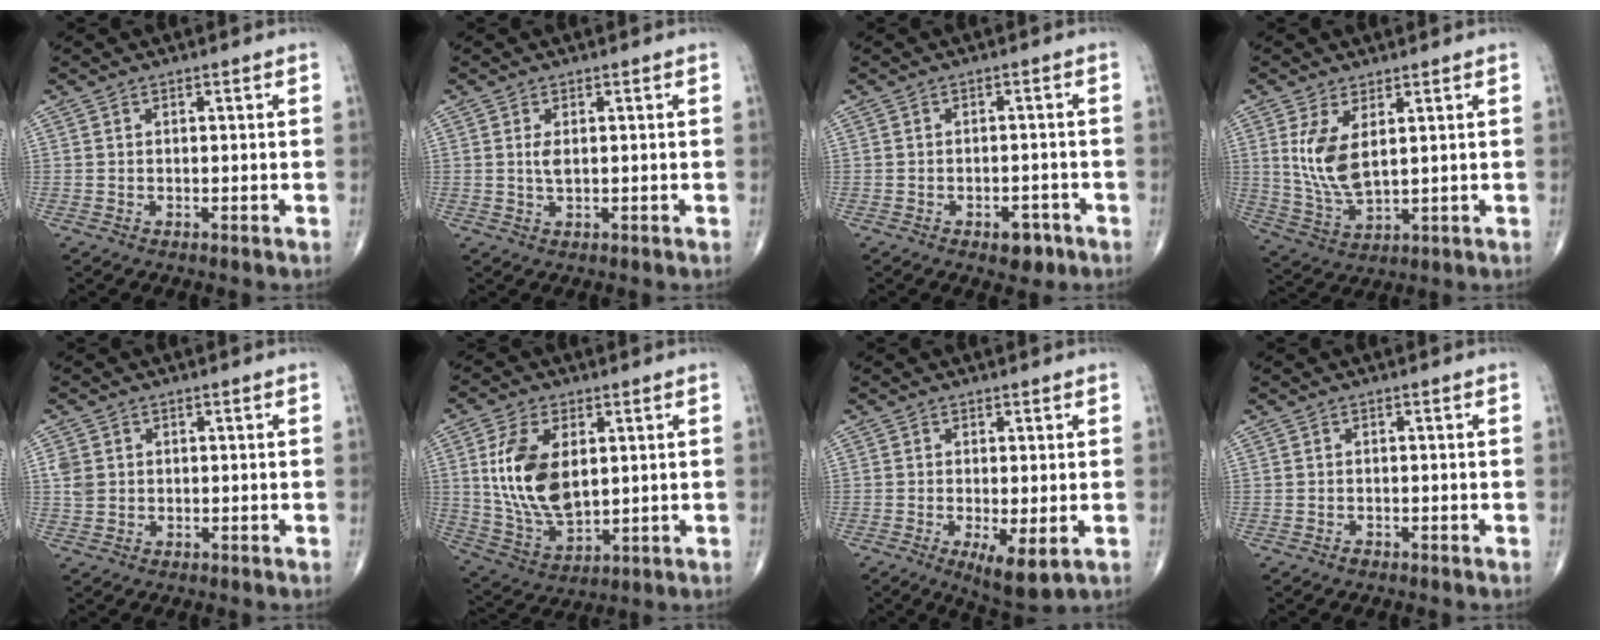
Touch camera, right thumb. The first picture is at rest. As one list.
[{"total": 1.9, "force": [0.4, 0.7, 1.7], "torque": [-0.032, -0.002, 0.012]}, {"total": 4.0, "force": [-2.2, 2.2, 2.4], "torque": [-0.016, 0.011, -0.027]}, {"total": 8.7, "force": [2.4, 4.0, 7.4], "torque": [-0.146, -0.019, 0.062]}, {"total": 3.0, "force": [0.5, 2.6, 1.5], "torque": [-0.022, 0.003, 0.013]}, {"total": 14.6, "force": [2.8, 8.2, 11.7], "torque": [-0.215, -0.015, 0.066]}, {"total": 6.3, "force": [-1.6, 2.0, 5.8], "torque": [-0.097, -0.021, -0.020]}, {"total": 0.5, "force": [-0.5, 0.3, 0.1], "torque": [0.000, 0.000, -0.011]}]